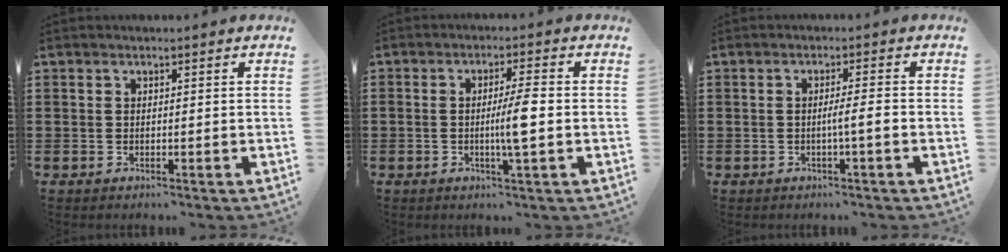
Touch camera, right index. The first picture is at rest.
{"total": 5.0, "force": [-0.7, 0.1, 4.9], "torque": [-0.094, -0.005, -0.019]}
{"total": 2.7, "force": [-0.7, -0.1, 2.6], "torque": [-0.045, -0.004, -0.015]}